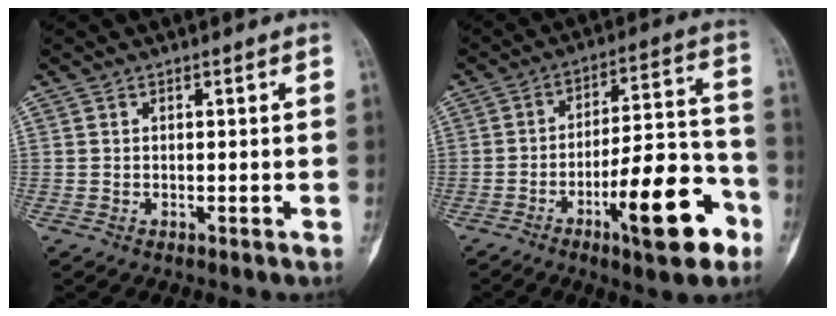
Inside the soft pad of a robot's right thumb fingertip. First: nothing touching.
{"total": 17.4, "force": [-8.1, 5.0, 14.5], "torque": [-0.203, 0.051, -0.119]}